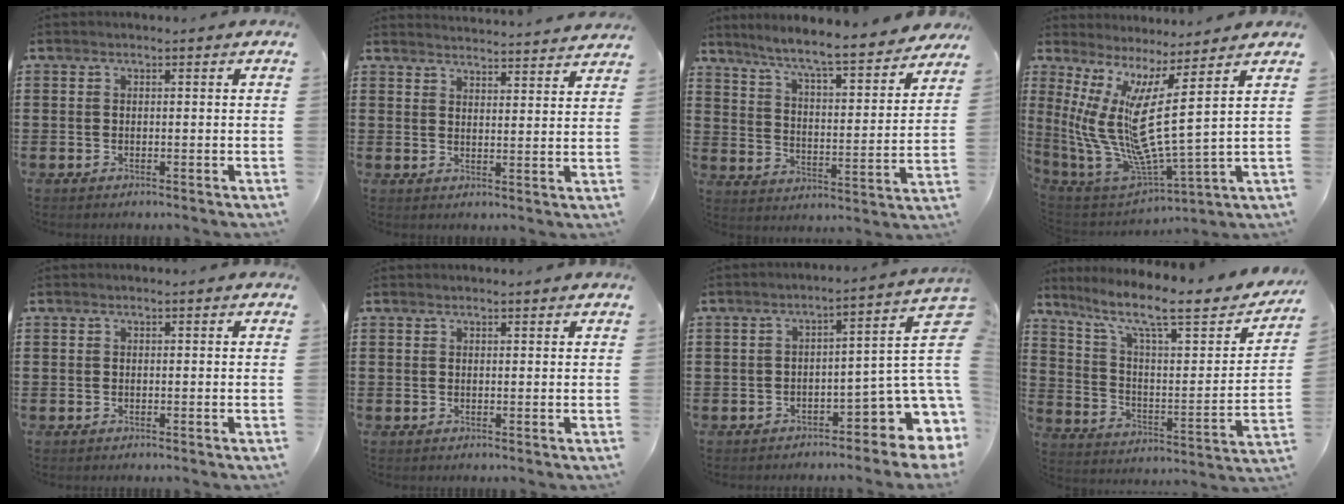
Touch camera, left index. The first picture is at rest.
{"total": 3.4, "force": [3.3, -0.7, -0.4], "torque": [-0.004, -0.023, 0.058]}
{"total": 6.8, "force": [6.1, -0.7, 2.9], "torque": [-0.083, -0.050, 0.095]}
{"total": 10.4, "force": [3.5, 0.9, 9.7], "torque": [-0.236, -0.083, 0.051]}
{"total": 0.0}
{"total": 0.7, "force": [0.7, 0.0, -0.1], "torque": [-0.001, -0.001, 0.015]}
{"total": 7.8, "force": [-2.7, 3.0, 6.6], "torque": [-0.092, -0.008, -0.048]}
{"total": 9.5, "force": [6.9, 1.7, 6.3], "torque": [-0.135, -0.046, 0.105]}